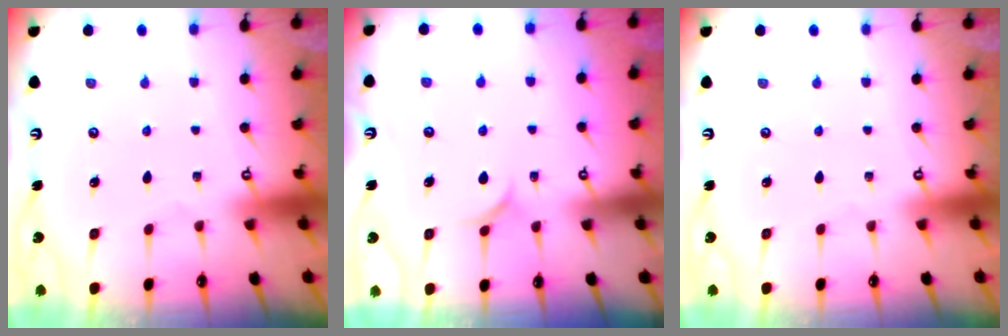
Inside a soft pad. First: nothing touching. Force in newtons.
{"total": 7.5, "press": 7.5, "slide": 0.3}
{"total": 0.0}